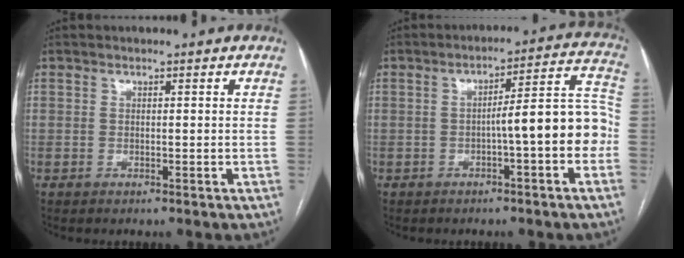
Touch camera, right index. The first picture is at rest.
{"total": 10.0, "force": [-2.6, 1.0, 9.6], "torque": [-0.120, 0.040, -0.035]}